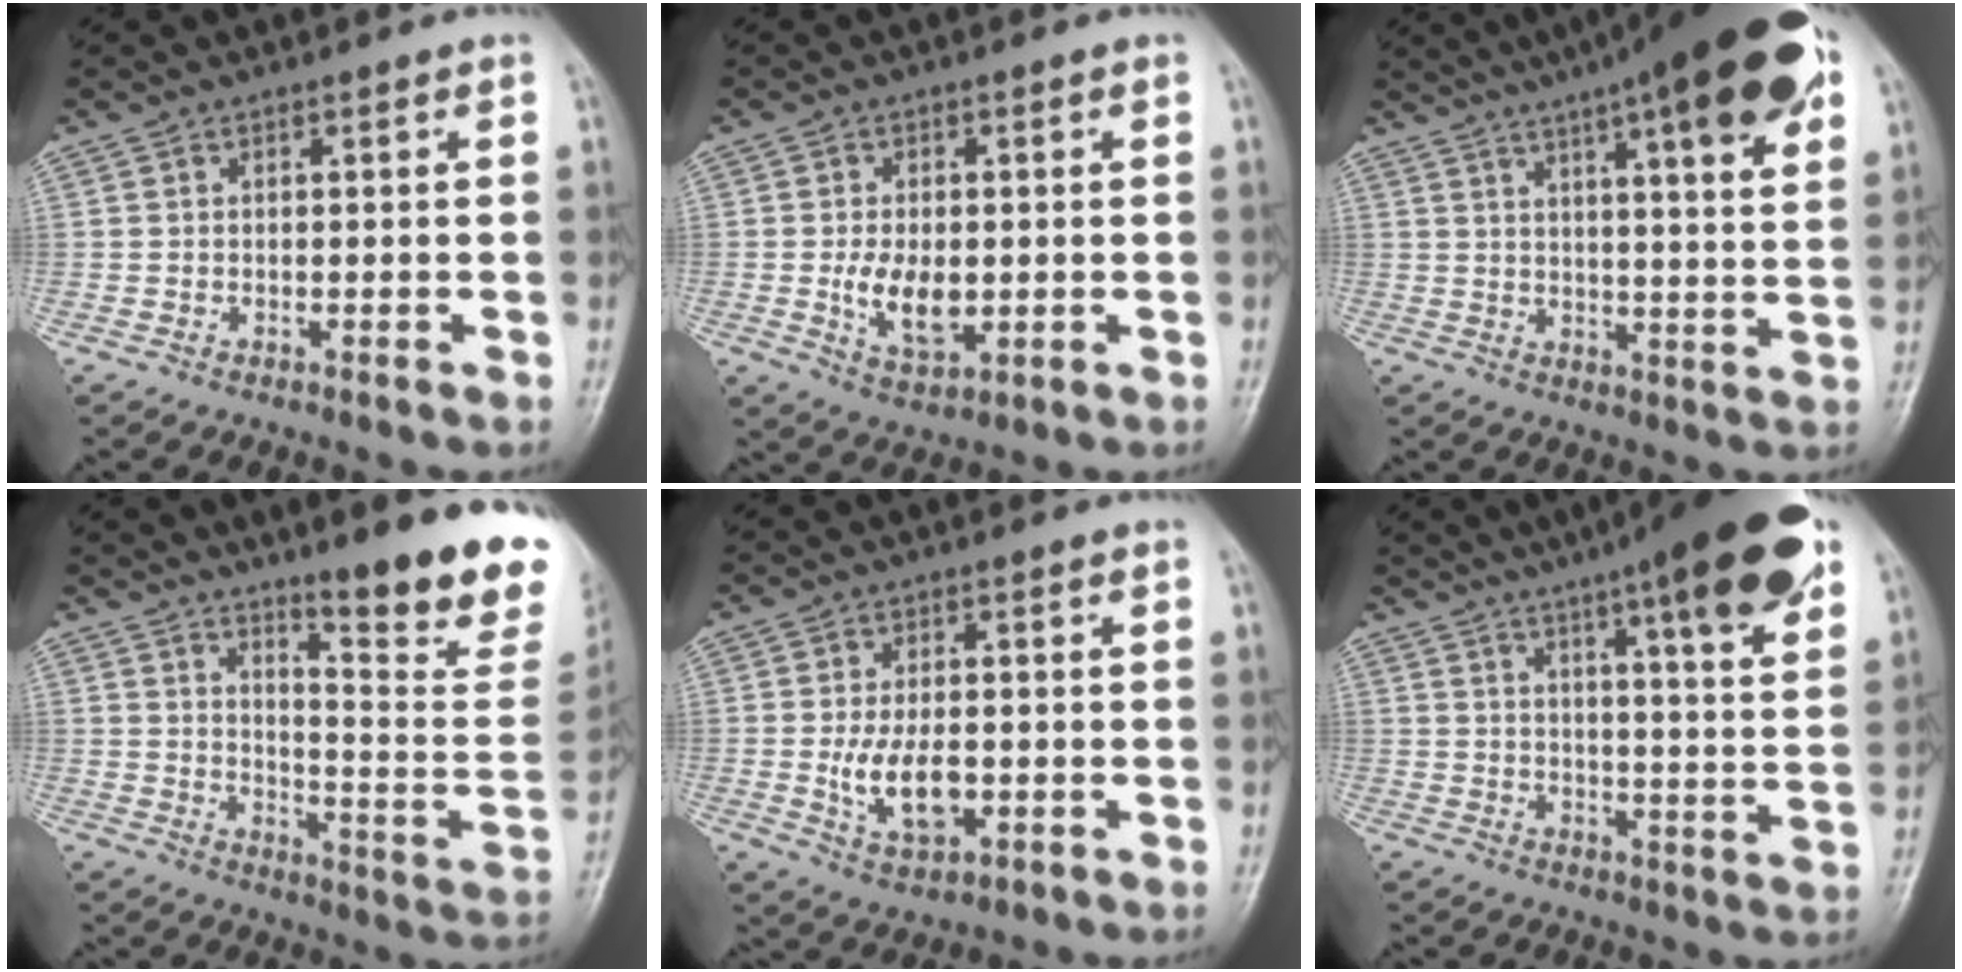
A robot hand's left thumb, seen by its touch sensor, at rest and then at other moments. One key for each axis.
{"total": 7.6, "fx": -0.9, "fy": 4.4, "fz": 6.1, "tx": -0.099, "ty": -0.006, "tz": -0.008}
{"total": 23.1, "fx": 12.9, "fy": 5.0, "fz": 18.5, "tx": -0.258, "ty": -0.009, "tz": 0.171}
{"total": 19.5, "fx": 13.0, "fy": 3.1, "fz": 14.2, "tx": -0.152, "ty": -0.096, "tz": 0.182}
{"total": 8.1, "fx": -1.4, "fy": 4.4, "fz": 6.6, "tx": -0.113, "ty": -0.001, "tz": -0.018}
{"total": 20.1, "fx": 11.6, "fy": 3.7, "fz": 15.9, "tx": -0.210, "ty": -0.027, "tz": 0.156}